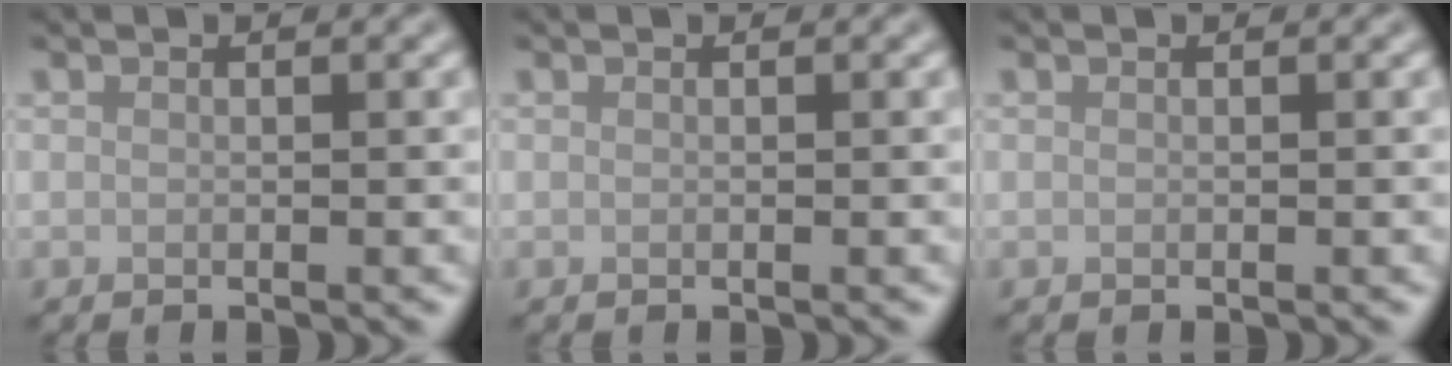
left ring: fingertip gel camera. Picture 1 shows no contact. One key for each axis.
{"total": 0.0}
{"total": 0.0}